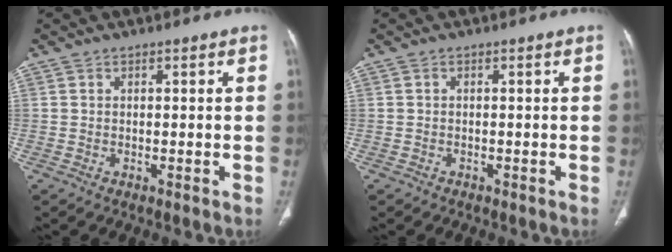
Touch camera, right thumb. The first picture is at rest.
{"total": 0.6, "force": [-0.4, 0.5, -0.1], "torque": [-0.007, 0.003, -0.007]}